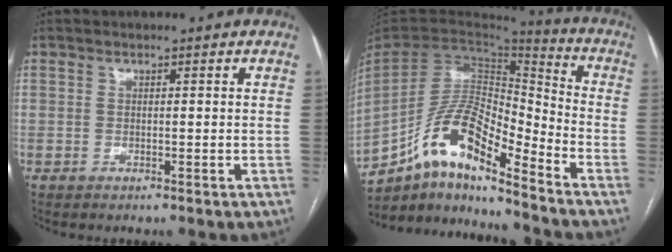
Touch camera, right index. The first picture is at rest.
{"total": 15.4, "force": [-10.6, 3.2, 10.7], "torque": [-0.206, 0.023, -0.190]}